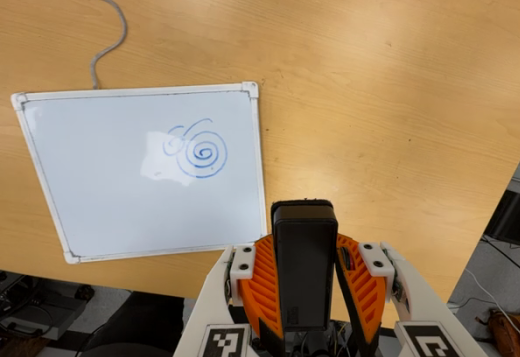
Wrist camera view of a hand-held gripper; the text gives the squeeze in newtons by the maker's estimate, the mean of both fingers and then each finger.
{"total": 7.7, "left": 6.4, "right": 9.1}